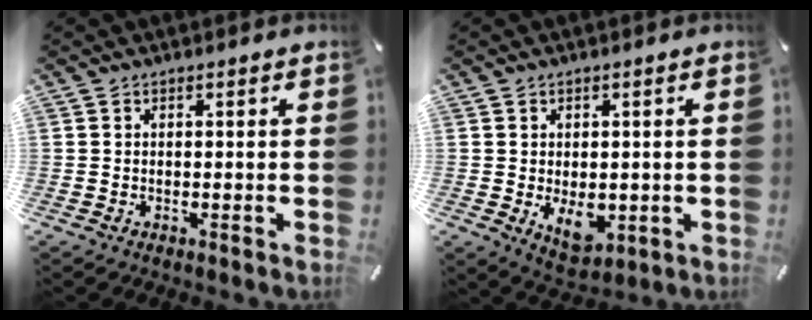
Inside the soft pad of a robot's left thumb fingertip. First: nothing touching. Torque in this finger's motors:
{"motor_torque": [-0.01, 0.92, 0.07, 0.00, 0.04]}